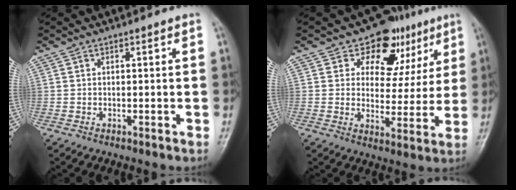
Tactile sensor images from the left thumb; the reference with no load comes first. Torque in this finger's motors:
{"motor_torque": [0.07, 0.31, 0.07, -0.01, -0.07]}